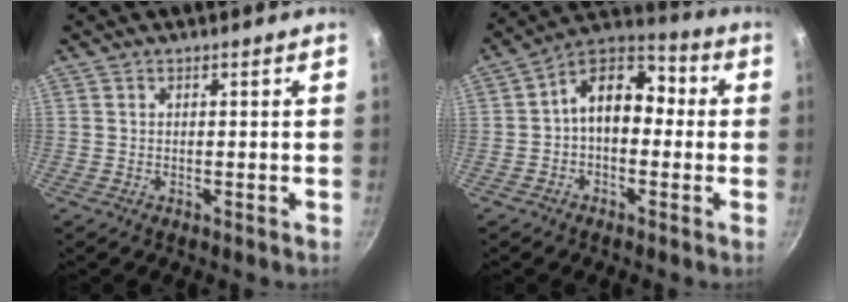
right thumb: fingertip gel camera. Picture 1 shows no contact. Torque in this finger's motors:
{"motor_torque": [-0.33, 0.72, 0.73, 0.22, 0.07]}